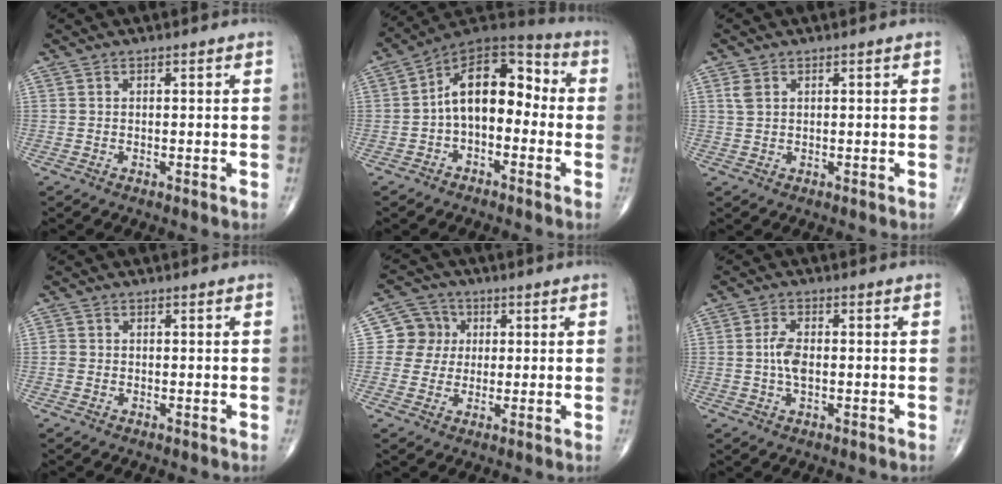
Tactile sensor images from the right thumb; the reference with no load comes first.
{"total": 13.8, "force": [-1.0, 8.3, 11.0], "torque": [-0.135, 0.052, -0.035]}
{"total": 2.0, "force": [0.9, 1.4, 1.2], "torque": [-0.027, 0.004, 0.022]}
{"total": 1.2, "force": [-0.3, 1.1, 0.5], "torque": [-0.006, 0.003, -0.007]}
{"total": 6.5, "force": [0.9, 6.4, 1.2], "torque": [0.019, 0.008, 0.005]}
{"total": 4.2, "force": [-0.2, 2.1, 3.7], "torque": [-0.074, 0.004, -0.009]}